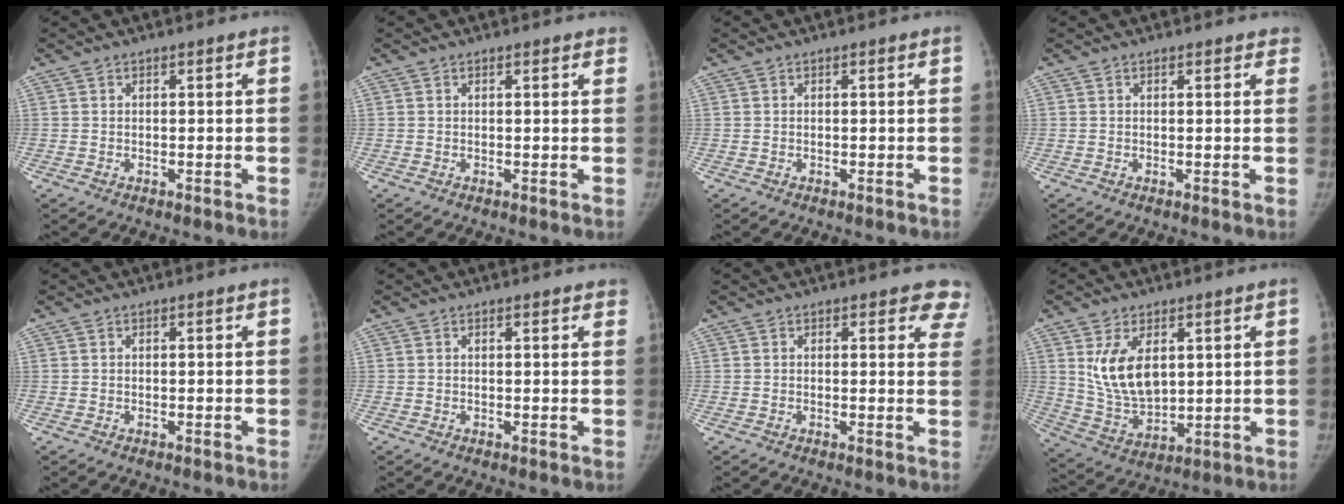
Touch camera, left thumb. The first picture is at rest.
{"total": 1.7, "force": [1.3, 0.6, 0.9], "torque": [0.001, 0.002, 0.013]}
{"total": 0.0}
{"total": 2.5, "force": [2.0, 1.1, 1.1], "torque": [0.014, 0.000, 0.012]}
{"total": 0.0}
{"total": 2.4, "force": [1.9, 0.8, 1.2], "torque": [0.004, 0.001, 0.015]}
{"total": 6.0, "force": [4.9, 2.8, 2.1], "torque": [0.023, -0.019, 0.031]}
{"total": 11.7, "force": [3.6, 7.0, 8.7], "torque": [-0.136, -0.021, 0.083]}